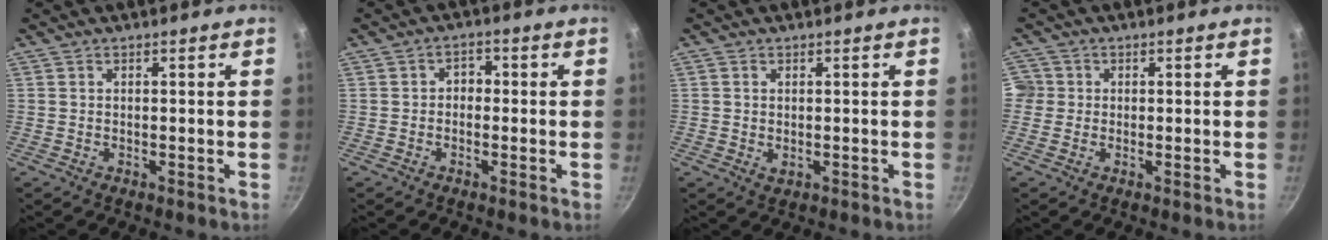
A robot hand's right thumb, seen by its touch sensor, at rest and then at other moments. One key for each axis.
{"total": 2.7, "fx": -0.3, "fy": 2.2, "fz": 1.5, "tx": -0.007, "ty": 0.011, "tz": -0.009}
{"total": 1.4, "fx": 0.2, "fy": 1.0, "fz": 1.0, "tx": -0.017, "ty": -0.001, "tz": 0.003}
{"total": 3.1, "fx": -0.1, "fy": 3.1, "fz": 0.4, "tx": 0.016, "ty": 0.007, "tz": -0.009}